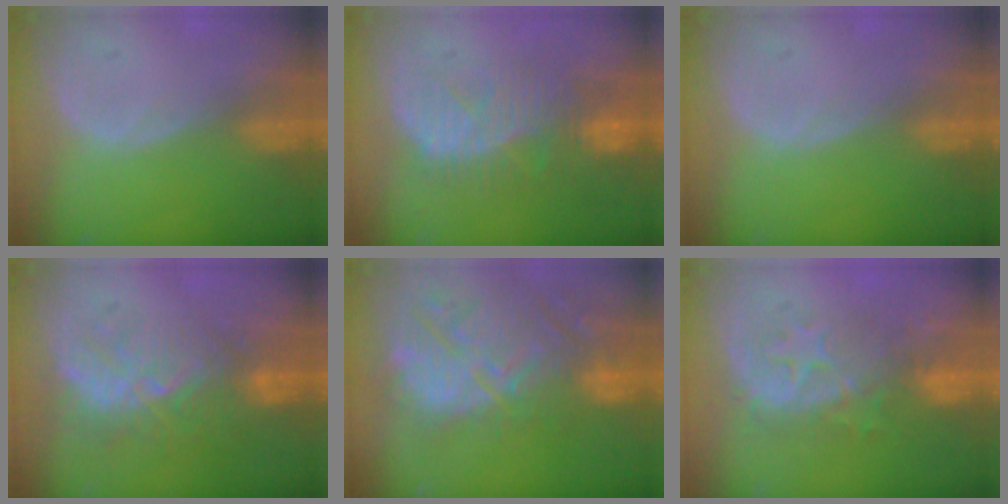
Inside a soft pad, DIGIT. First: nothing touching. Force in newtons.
{"total": 10.1, "press": 8.9, "slide": 4.7}
{"total": 0.0}
{"total": 9.3, "press": 8.6, "slide": 3.6}
{"total": 14.0, "press": 12.5, "slide": 6.2}
{"total": 8.1, "press": 8.1, "slide": 0.9}